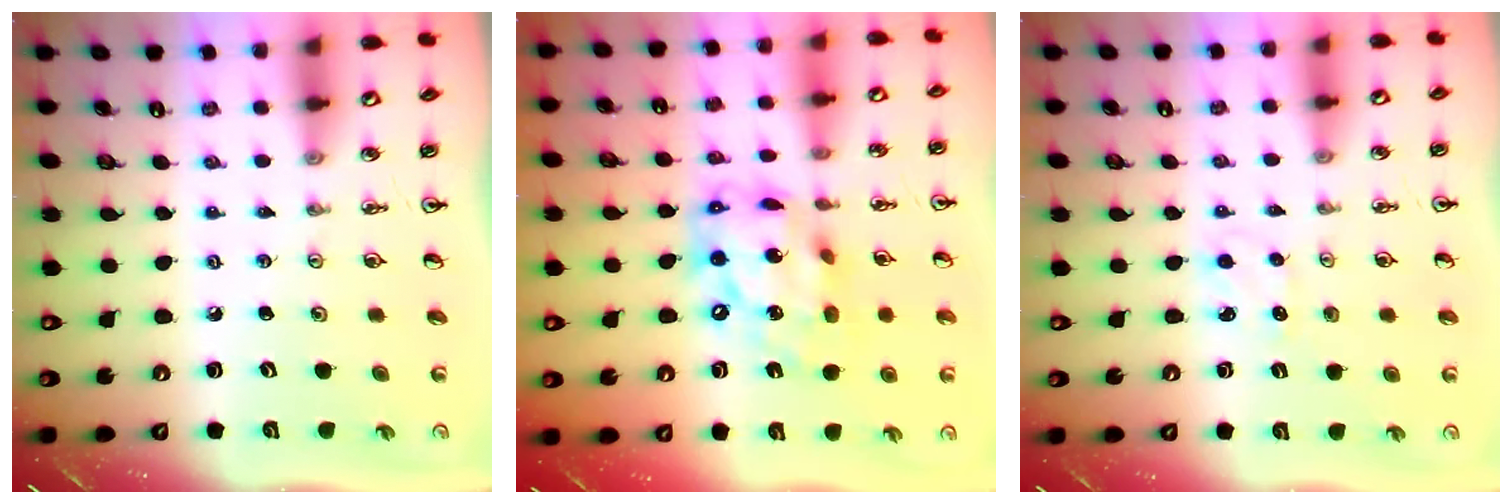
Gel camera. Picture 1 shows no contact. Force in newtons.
{"total": 16.6, "press": 16.6, "slide": 1.5}
{"total": 4.2, "press": 4.2, "slide": 0.5}